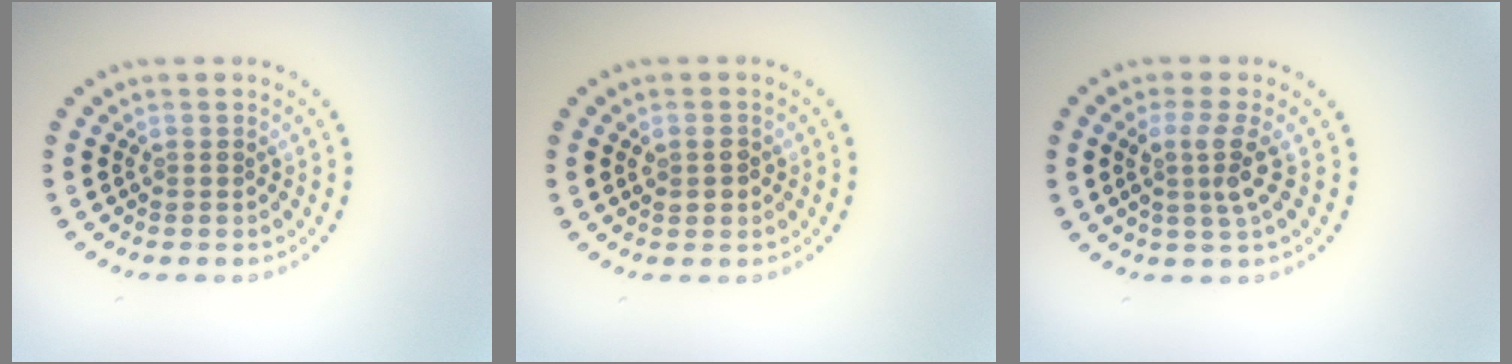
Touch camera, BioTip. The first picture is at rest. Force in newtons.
{"total": 1.4, "press": 1.4, "slide": 0.1}
{"total": 2.7, "press": 2.0, "slide": 1.9}